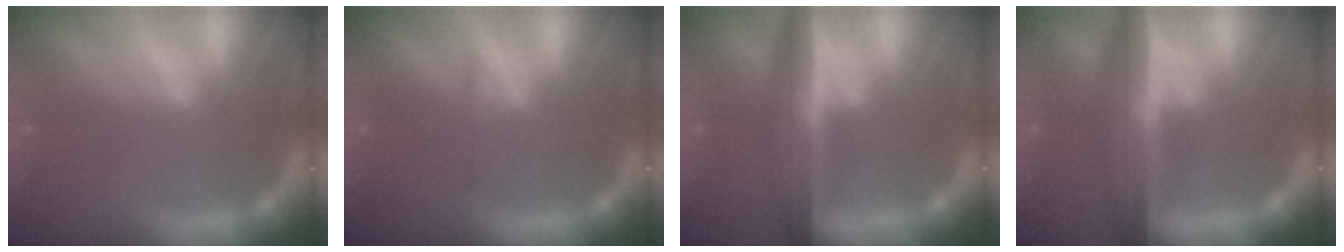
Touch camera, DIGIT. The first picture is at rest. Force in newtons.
{"total": 0.9}
{"total": 7.5}
{"total": 8.5}